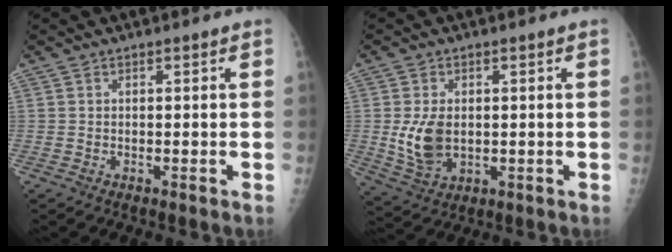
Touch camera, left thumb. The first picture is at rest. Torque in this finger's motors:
{"motor_torque": [0.77, 0.86, 0.34, -0.35, 0.09]}